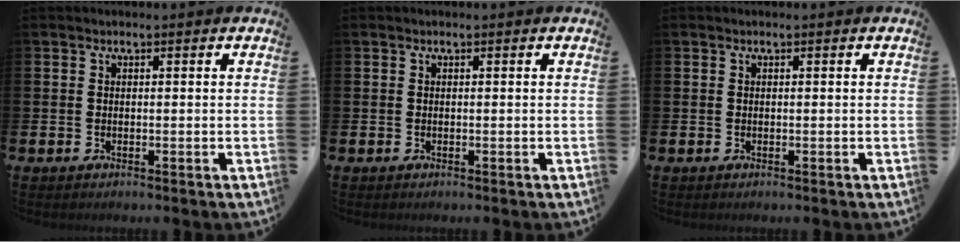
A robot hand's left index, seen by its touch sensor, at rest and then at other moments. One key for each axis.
{"total": 0.0}
{"total": 0.0}